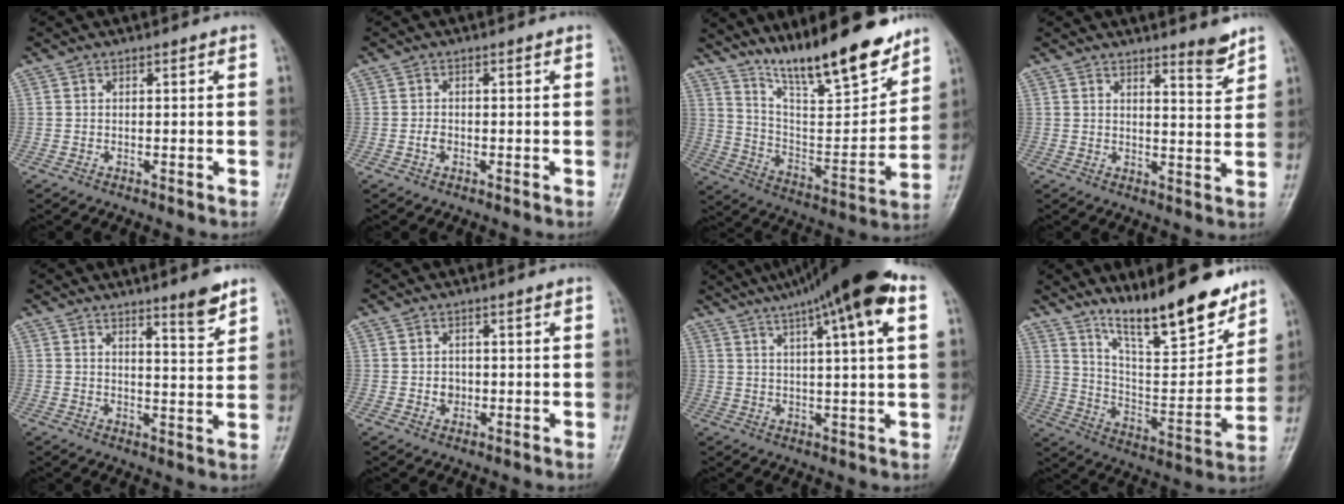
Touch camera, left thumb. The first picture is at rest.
{"total": 1.3, "force": [-0.4, 0.9, 0.8], "torque": [-0.013, 0.002, -0.008]}
{"total": 19.8, "force": [15.6, 3.8, 11.6], "torque": [-0.149, -0.091, 0.271]}
{"total": 4.4, "force": [3.7, 0.5, 2.3], "torque": [-0.025, -0.038, 0.054]}
{"total": 5.5, "force": [4.1, 0.6, 3.6], "torque": [-0.044, -0.037, 0.059]}
{"total": 2.2, "force": [-0.2, 1.9, 1.0], "torque": [-0.003, 0.004, -0.002]}
{"total": 18.3, "force": [9.7, 2.5, 15.3], "torque": [-0.241, 0.017, 0.141]}
{"total": 19.4, "force": [14.5, 4.7, 11.9], "torque": [-0.144, -0.091, 0.249]}